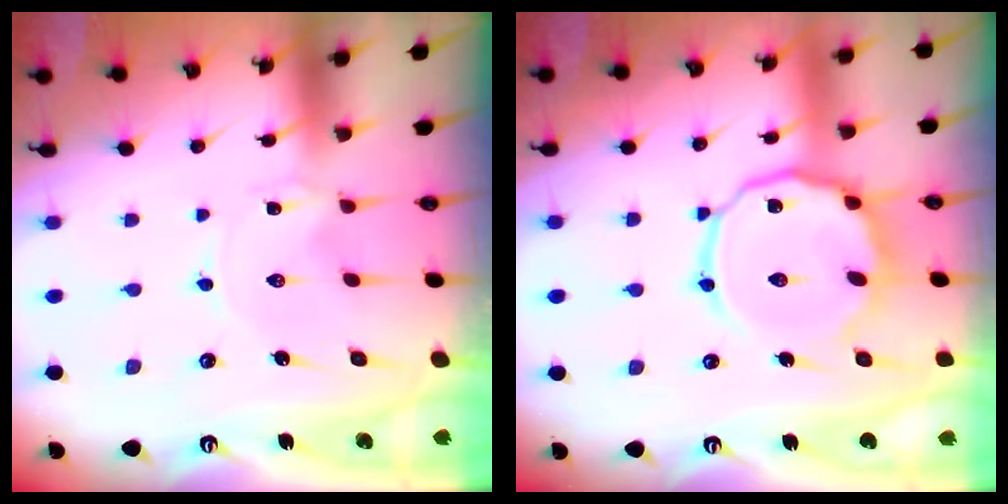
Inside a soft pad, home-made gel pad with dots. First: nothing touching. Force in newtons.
{"total": 12.2, "press": 12.1, "slide": 1.0}